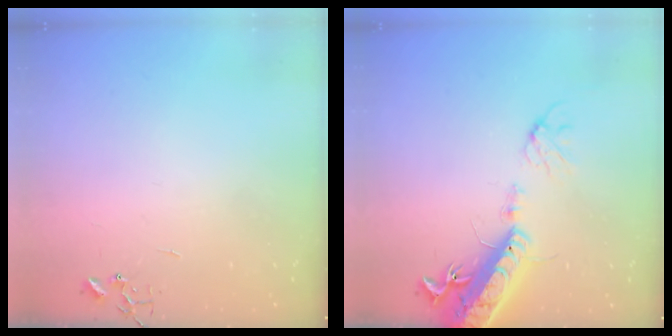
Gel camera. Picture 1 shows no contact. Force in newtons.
{"total": 17.9, "press": 17.4, "slide": 3.9}